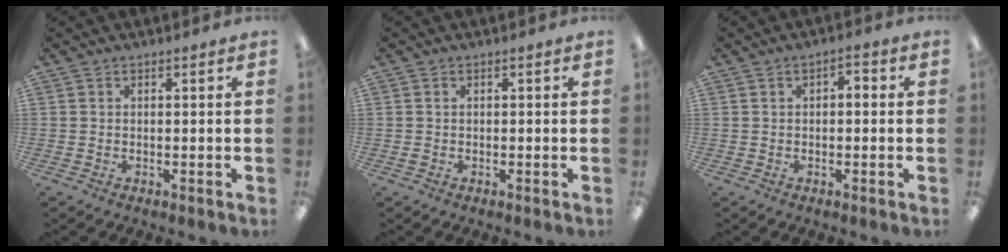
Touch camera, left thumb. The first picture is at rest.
{"total": 0.7, "force": [-0.1, 0.6, 0.4], "torque": [-0.008, 0.002, -0.004]}
{"total": 2.2, "force": [-0.6, 1.4, 1.5], "torque": [-0.028, 0.008, -0.013]}